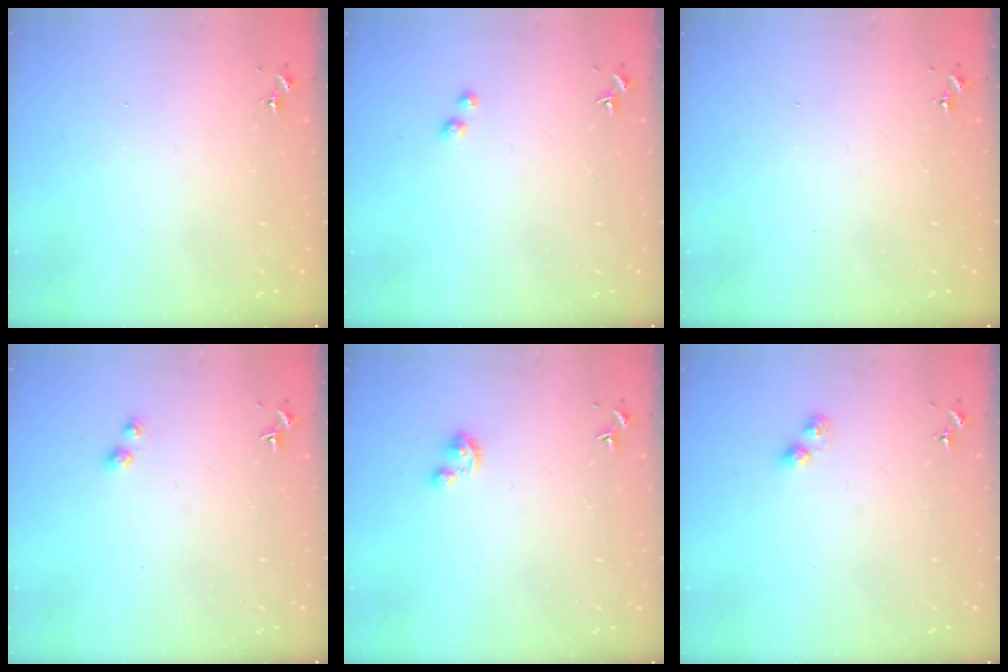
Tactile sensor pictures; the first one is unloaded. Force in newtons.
{"total": 1.8, "press": 1.7, "slide": 0.2}
{"total": 0.0}
{"total": 2.7, "press": 2.7, "slide": 0.3}
{"total": 2.7, "press": 2.7, "slide": 0.3}
{"total": 3.4, "press": 3.4, "slide": 0.5}